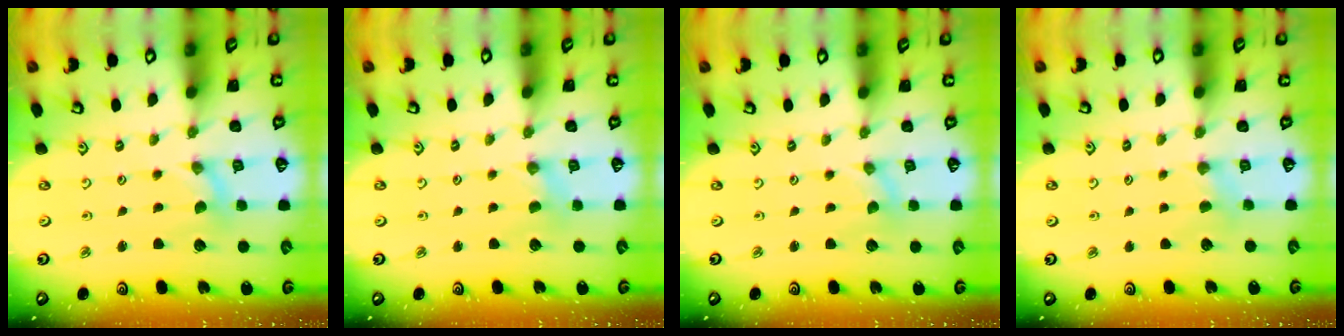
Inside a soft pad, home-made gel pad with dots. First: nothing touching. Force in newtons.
{"total": 2.8, "press": 2.8, "slide": 0.3}
{"total": 0.0}
{"total": 2.9, "press": 2.8, "slide": 0.5}